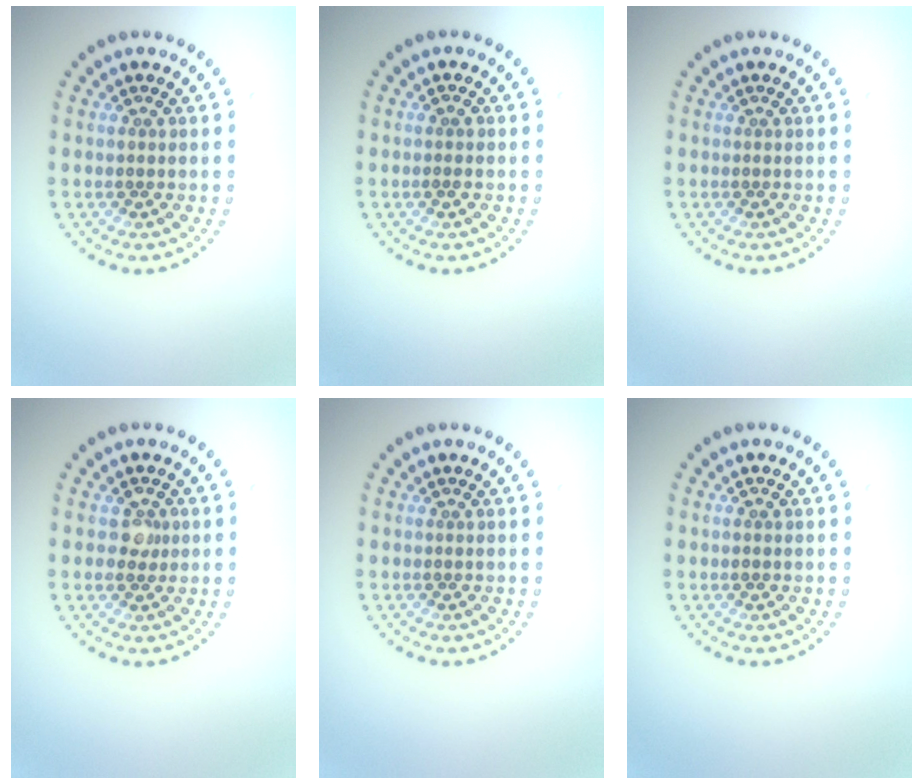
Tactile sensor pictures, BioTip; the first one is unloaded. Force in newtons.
{"total": 0.8, "press": 0.7, "slide": 0.2}
{"total": 0.0}
{"total": 1.4, "press": 1.4, "slide": 0.1}
{"total": 0.0}
{"total": 0.9, "press": 0.9, "slide": 0.1}